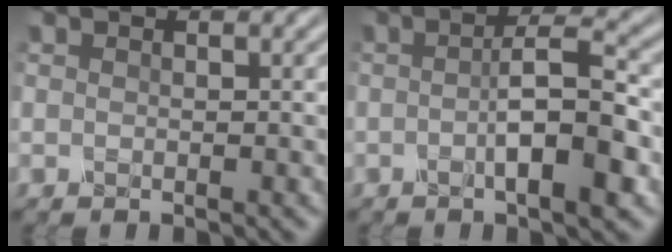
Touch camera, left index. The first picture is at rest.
{"total": 5.7, "force": [-1.0, 1.2, 5.5], "torque": [-0.089, 0.006, -0.019]}